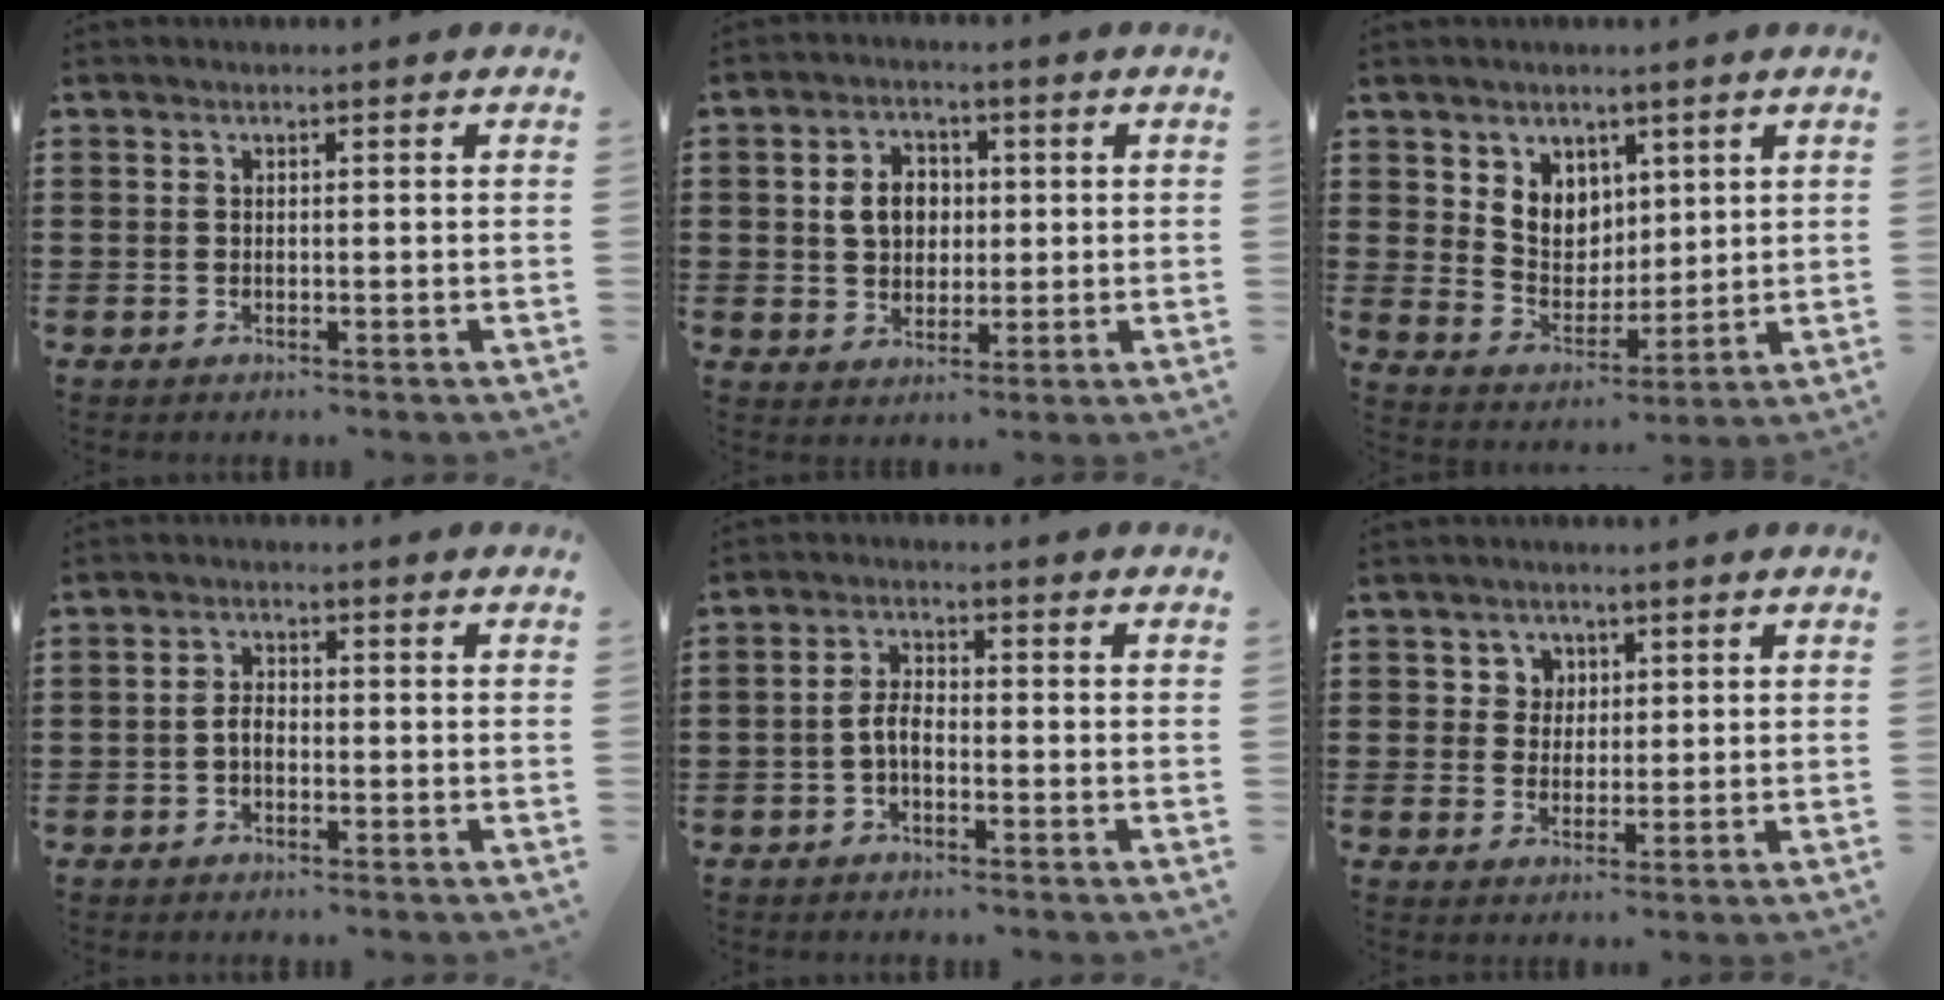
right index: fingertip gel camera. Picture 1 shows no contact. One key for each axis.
{"total": 5.4, "fx": 0.7, "fy": 4.3, "fz": 3.2, "tx": -0.075, "ty": 0.009, "tz": 0.004}
{"total": 6.2, "fx": 3.7, "fy": 4.9, "fz": 0.7, "tx": -0.038, "ty": -0.007, "tz": 0.069}
{"total": 2.2, "fx": -0.7, "fy": 1.3, "fz": 1.7, "tx": -0.042, "ty": 0.002, "tz": -0.018}
{"total": 3.2, "fx": -1.2, "fy": 1.5, "fz": 2.6, "tx": -0.063, "ty": 0.001, "tz": -0.028}
{"total": 3.0, "fx": 1.2, "fy": 2.7, "fz": 0.4, "tx": -0.023, "ty": 0.011, "tz": 0.020}